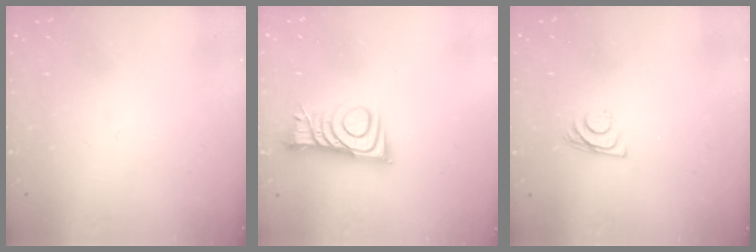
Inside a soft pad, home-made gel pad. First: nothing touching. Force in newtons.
{"total": 8.8, "press": 8.8, "slide": 0.1}
{"total": 7.2, "press": 7.2, "slide": 0.6}